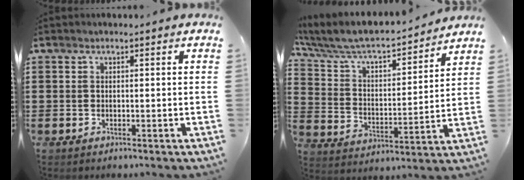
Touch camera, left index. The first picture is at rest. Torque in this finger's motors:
{"motor_torque": [1.64, -0.50, 0.34, 0.21]}